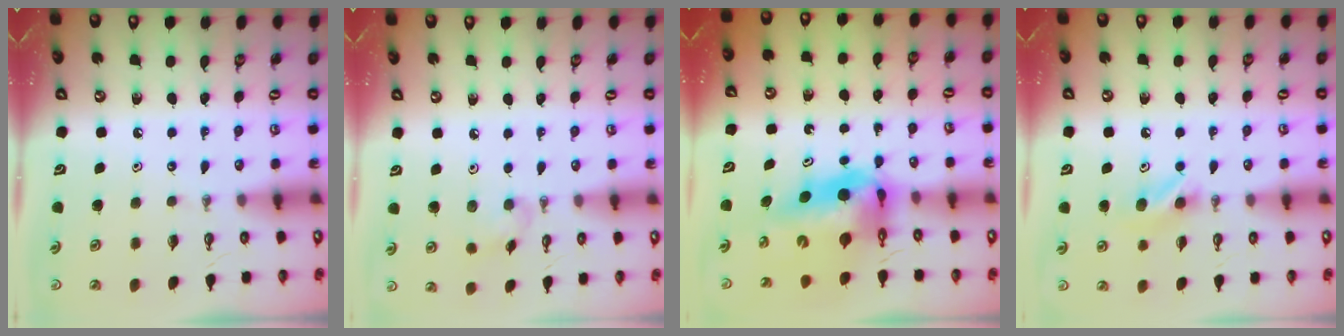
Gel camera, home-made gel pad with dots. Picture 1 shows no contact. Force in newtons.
{"total": 5.2, "press": 5.1, "slide": 0.8}
{"total": 11.1, "press": 10.6, "slide": 3.2}
{"total": 8.4, "press": 8.3, "slide": 1.6}